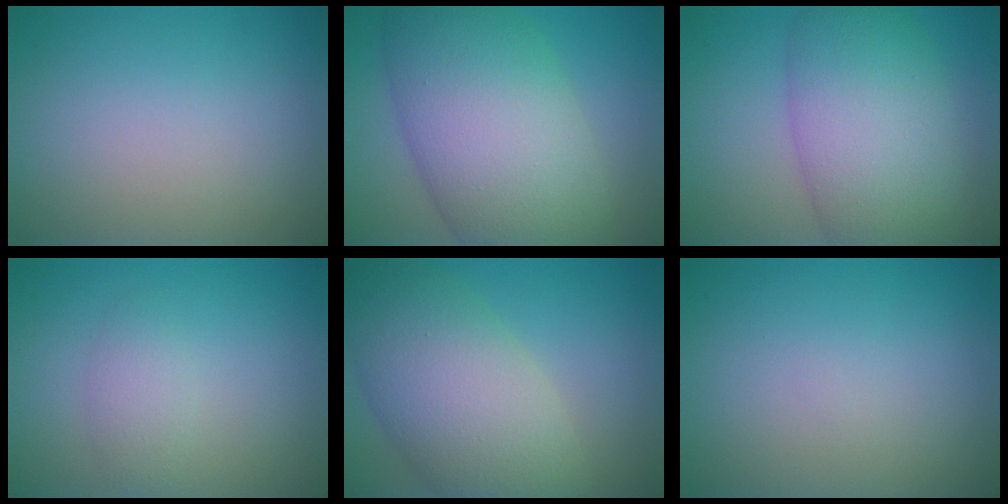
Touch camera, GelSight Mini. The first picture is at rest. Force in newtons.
{"total": 12.5, "press": 12.5, "slide": 0.2}
{"total": 9.4, "press": 9.3, "slide": 0.4}
{"total": 1.8, "press": 1.8, "slide": 0.0}
{"total": 9.5, "press": 9.5, "slide": 0.6}
{"total": 0.0}